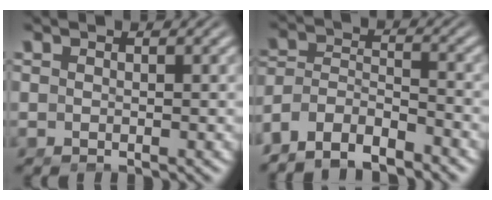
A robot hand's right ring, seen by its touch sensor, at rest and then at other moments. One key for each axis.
{"total": 8.6, "fx": -4.7, "fy": 6.7, "fz": 2.6, "tx": -0.084, "ty": -0.033, "tz": -0.084}